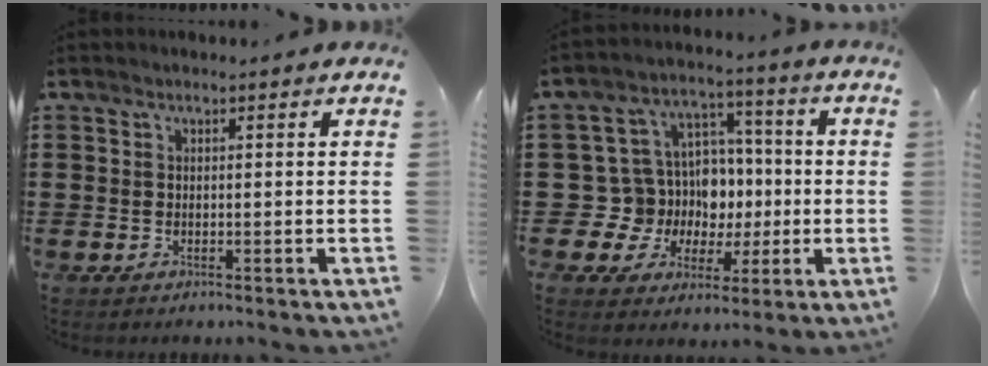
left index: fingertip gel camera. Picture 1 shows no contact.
{"total": 10.9, "force": [0.0, 10.2, 3.9], "torque": [-0.118, -0.002, 0.013]}